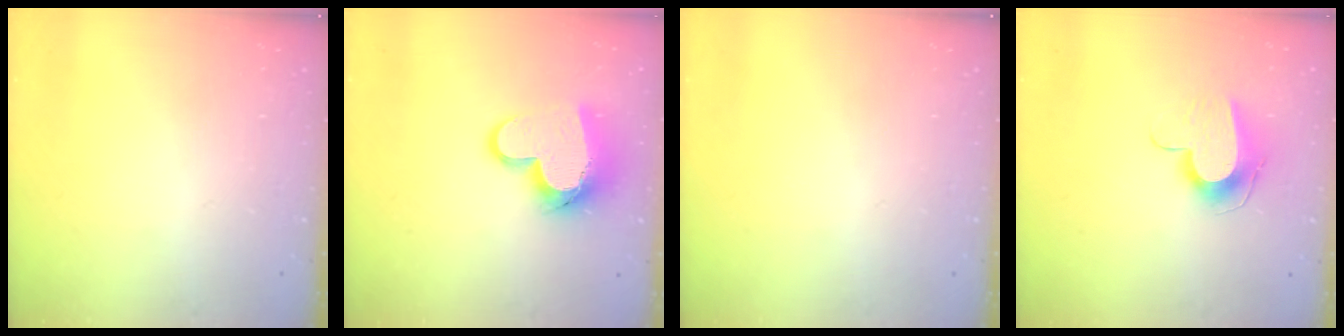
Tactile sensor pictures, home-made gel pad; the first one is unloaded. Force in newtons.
{"total": 14.9, "press": 14.8, "slide": 1.4}
{"total": 0.0}
{"total": 9.6, "press": 9.5, "slide": 1.2}